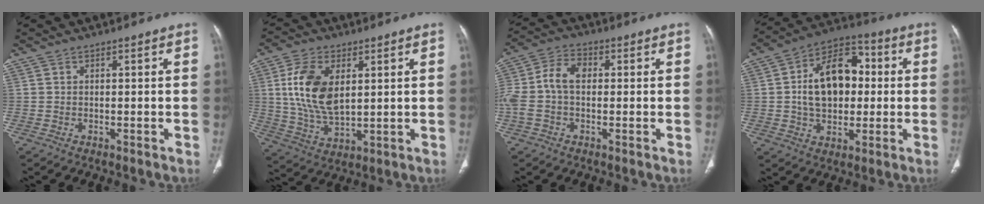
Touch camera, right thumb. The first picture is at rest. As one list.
[{"total": 13.2, "force": [3.1, 7.4, 10.5], "torque": [-0.201, -0.014, 0.065]}, {"total": 8.8, "force": [-0.1, 5.6, 6.8], "torque": [-0.151, 0.029, -0.007]}, {"total": 16.7, "force": [1.1, 11.2, 12.3], "torque": [-0.166, 0.028, 0.014]}]